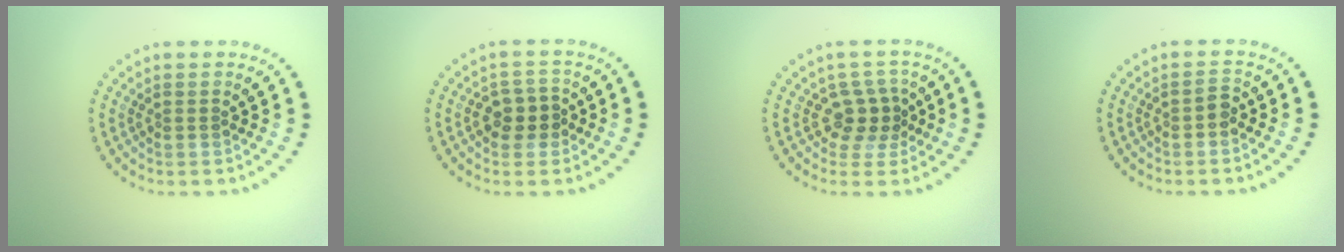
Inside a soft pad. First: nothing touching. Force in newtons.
{"total": 2.4, "press": 2.3, "slide": 0.7}
{"total": 2.7, "press": 2.1, "slide": 1.7}
{"total": 1.0, "press": 1.0, "slide": 0.3}